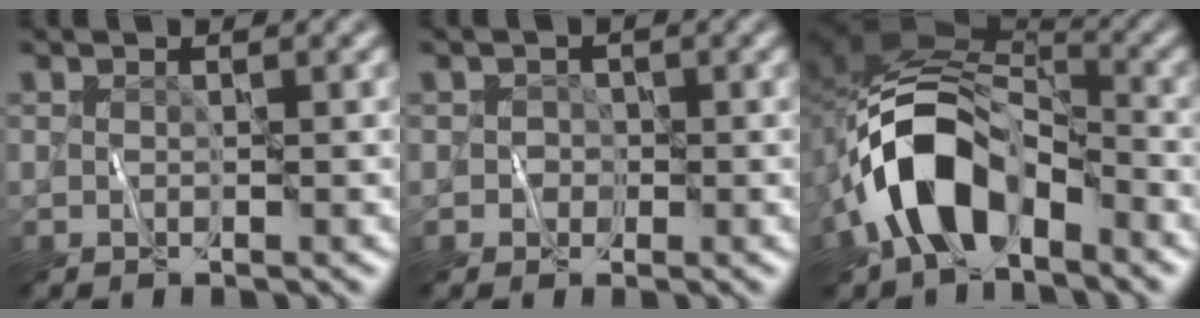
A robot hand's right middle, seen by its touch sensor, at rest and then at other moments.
{"total": 0.8, "force": [-0.1, 0.8, -0.1], "torque": [0.008, 0.004, -0.004]}
{"total": 9.4, "force": [-4.0, 5.9, 6.2], "torque": [-0.109, 0.005, -0.075]}